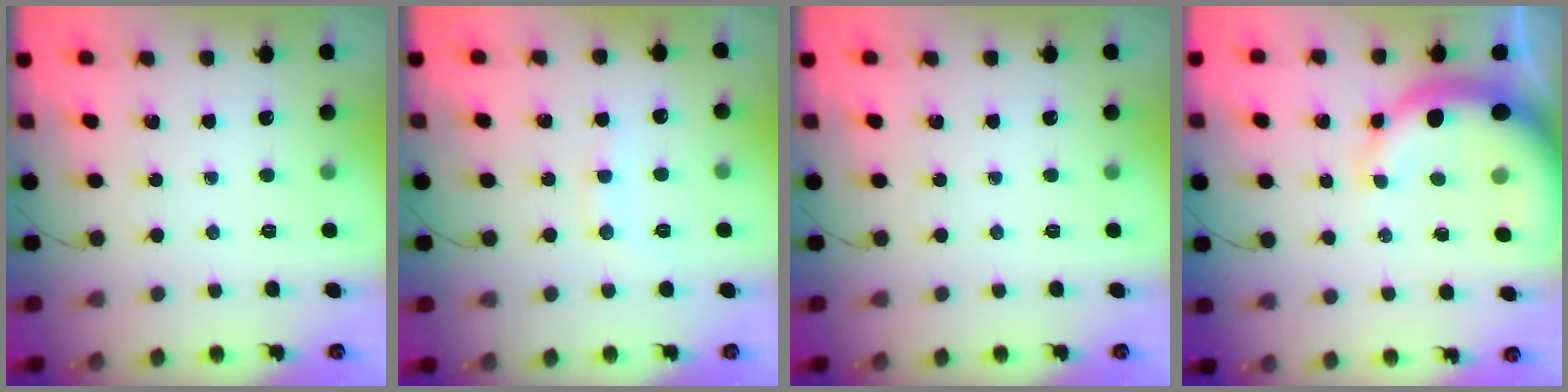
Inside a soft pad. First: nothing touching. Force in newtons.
{"total": 7.6, "press": 7.5, "slide": 1.1}
{"total": 0.0}
{"total": 10.5, "press": 10.2, "slide": 2.6}